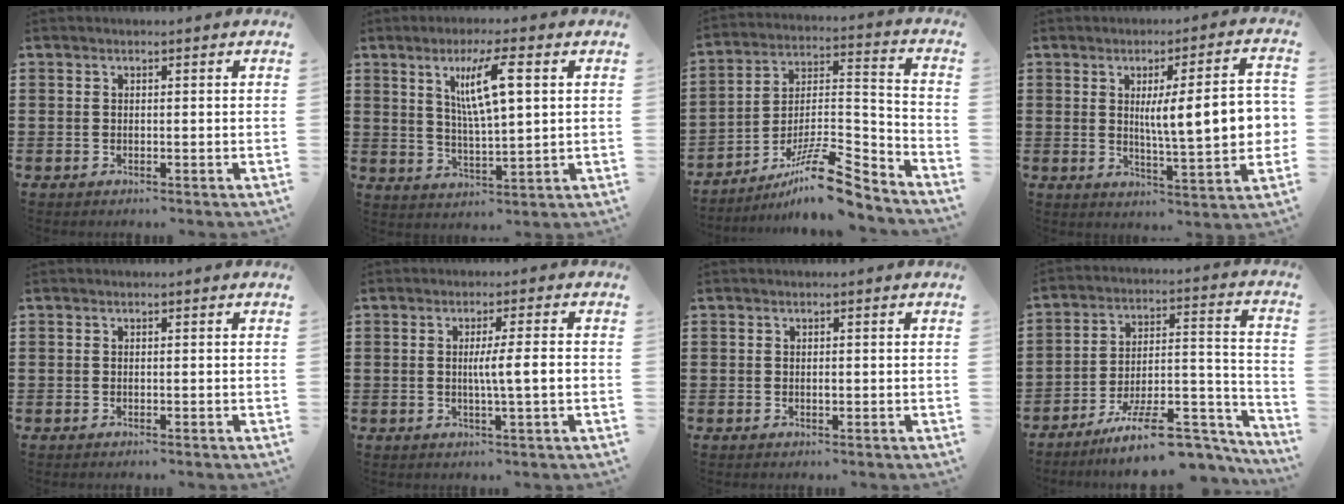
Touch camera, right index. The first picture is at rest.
{"total": 8.2, "force": [3.0, 1.4, 7.5], "torque": [-0.151, 0.006, 0.046]}
{"total": 12.3, "force": [-9.6, 2.2, 7.4], "torque": [-0.115, 0.031, -0.177]}
{"total": 10.9, "force": [1.2, 1.9, 10.7], "torque": [-0.167, -0.003, 0.015]}
{"total": 0.0}
{"total": 4.6, "force": [-0.2, -0.2, 4.6], "torque": [-0.082, -0.007, -0.007]}
{"total": 0.6, "force": [-0.1, 0.3, 0.5], "torque": [-0.012, -0.002, -0.002]}
{"total": 12.5, "force": [-10.0, 2.9, 7.0], "torque": [-0.099, 0.037, -0.179]}